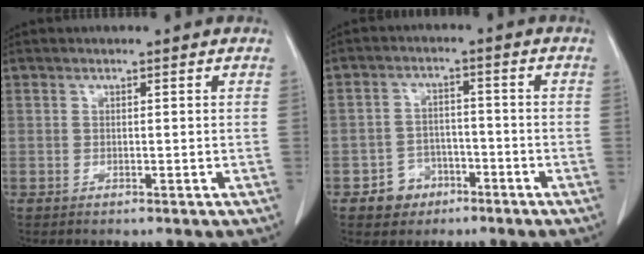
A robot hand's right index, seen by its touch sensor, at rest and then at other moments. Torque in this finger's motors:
{"motor_torque": [-0.25, -0.06, -0.05, -0.12]}